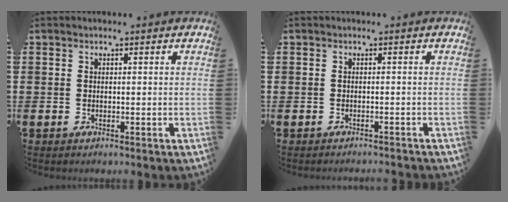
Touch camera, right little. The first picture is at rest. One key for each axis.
{"total": 0.0}